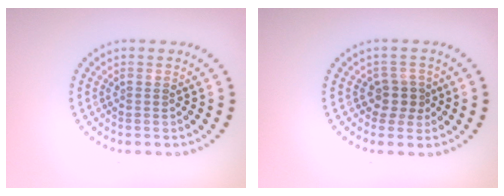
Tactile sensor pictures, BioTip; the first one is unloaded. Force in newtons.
{"total": 2.0, "press": 1.6, "slide": 1.1}